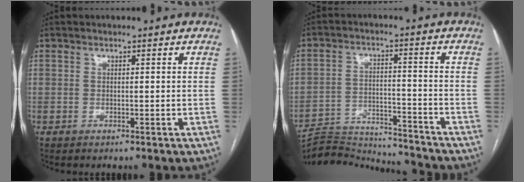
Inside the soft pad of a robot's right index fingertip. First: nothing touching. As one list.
[{"total": 15.3, "force": [-15.1, 0.5, 2.2], "torque": [-0.038, 0.009, -0.224]}]